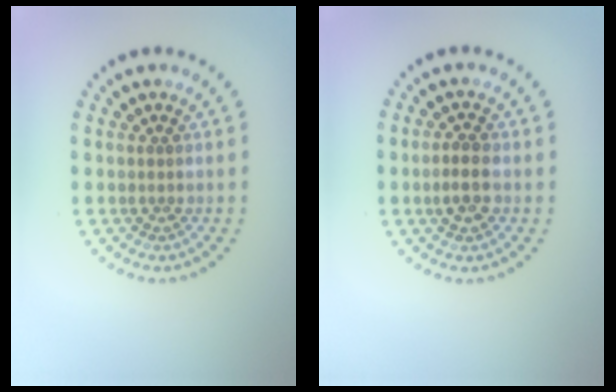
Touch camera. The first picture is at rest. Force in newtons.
{"total": 2.4, "press": 2.3, "slide": 0.4}